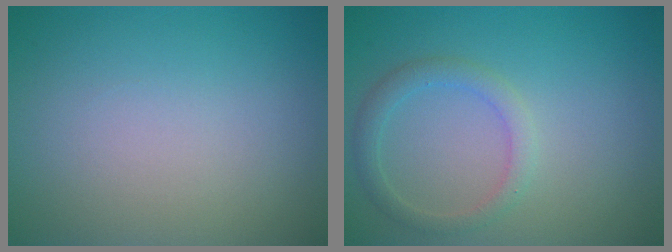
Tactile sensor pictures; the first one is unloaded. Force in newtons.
{"total": 2.1, "press": 2.1, "slide": 0.1}